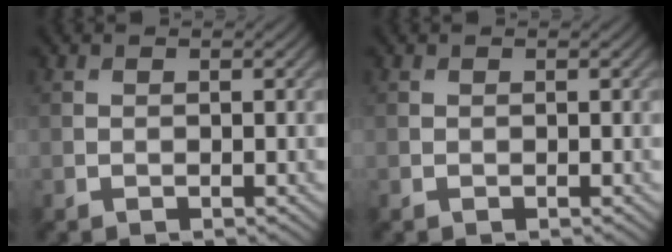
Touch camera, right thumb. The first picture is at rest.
{"total": 0.0}